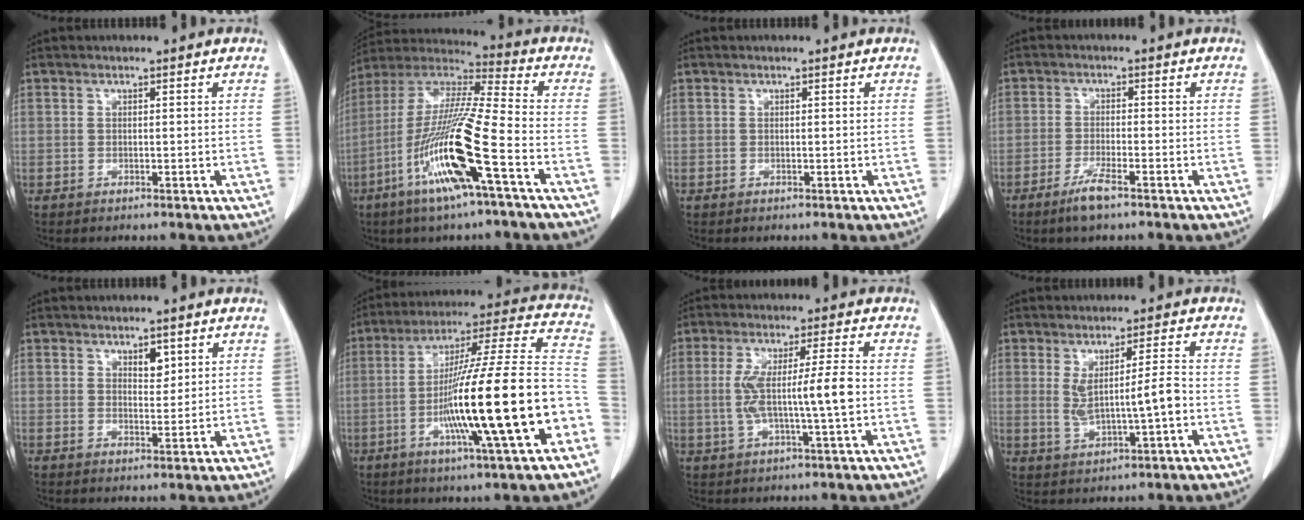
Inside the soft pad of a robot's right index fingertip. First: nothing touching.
{"total": 18.1, "force": [-7.2, 0.3, 16.7], "torque": [-0.348, -0.021, -0.143]}
{"total": 0.0}
{"total": 3.9, "force": [-2.7, 0.3, 2.8], "torque": [-0.059, -0.006, -0.052]}
{"total": 2.6, "force": [1.4, 1.2, 1.8], "torque": [-0.025, -0.005, 0.026]}
{"total": 23.9, "force": [-7.2, 0.6, 22.8], "torque": [-0.338, -0.006, -0.124]}
{"total": 8.4, "force": [-0.7, -0.1, 8.4], "torque": [-0.162, 0.007, -0.012]}
{"total": 5.9, "force": [-0.3, 0.4, 5.9], "torque": [-0.104, 0.002, 0.004]}